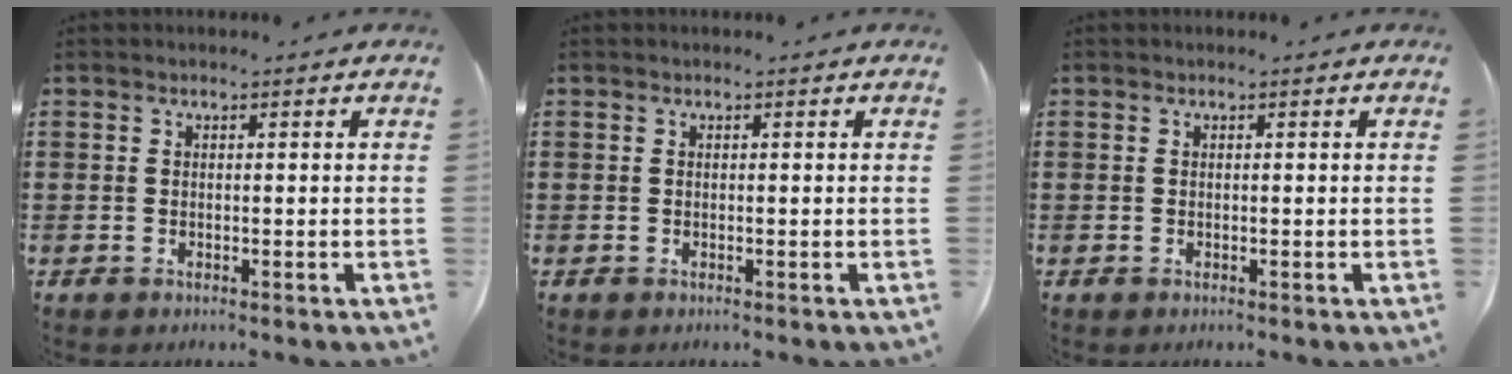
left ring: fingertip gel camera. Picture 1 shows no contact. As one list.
[{"total": 0.0}, {"total": 0.0}]